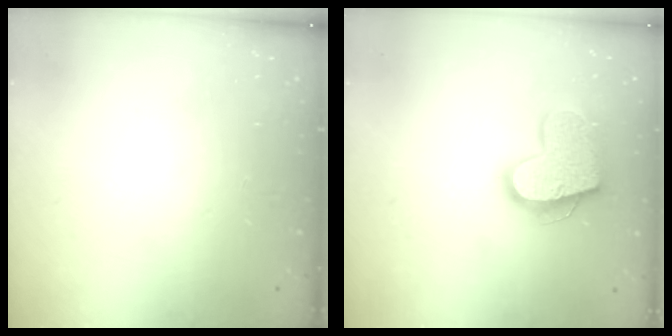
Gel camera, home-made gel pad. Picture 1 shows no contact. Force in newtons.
{"total": 16.4, "press": 16.4, "slide": 1.2}